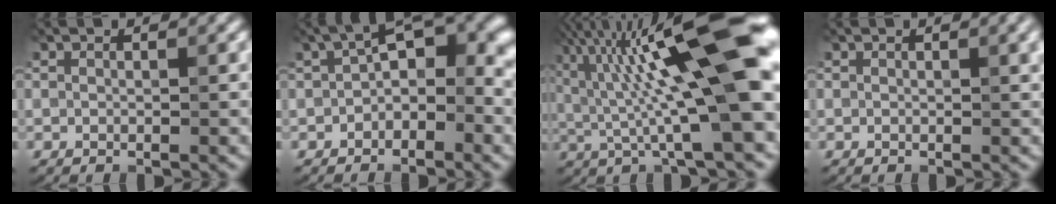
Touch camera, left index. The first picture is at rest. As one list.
[{"total": 5.0, "force": [-0.6, 2.1, 4.5], "torque": [-0.073, 0.025, 0.002]}, {"total": 13.7, "force": [1.7, 2.3, 13.4], "torque": [-0.229, 0.025, 0.049]}, {"total": 2.4, "force": [0.8, 0.9, 2.0], "torque": [-0.011, 0.014, 0.011]}]